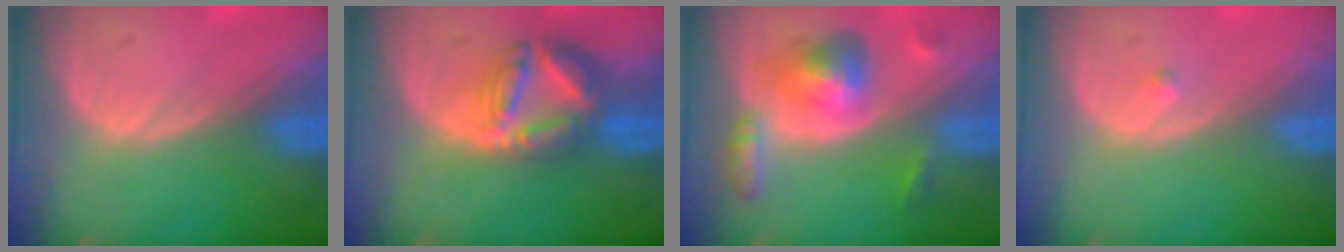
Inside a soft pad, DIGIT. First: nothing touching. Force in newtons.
{"total": 8.1, "press": 7.0, "slide": 4.0}
{"total": 6.5, "press": 6.5, "slide": 0.4}
{"total": 0.5, "press": 0.4, "slide": 0.3}